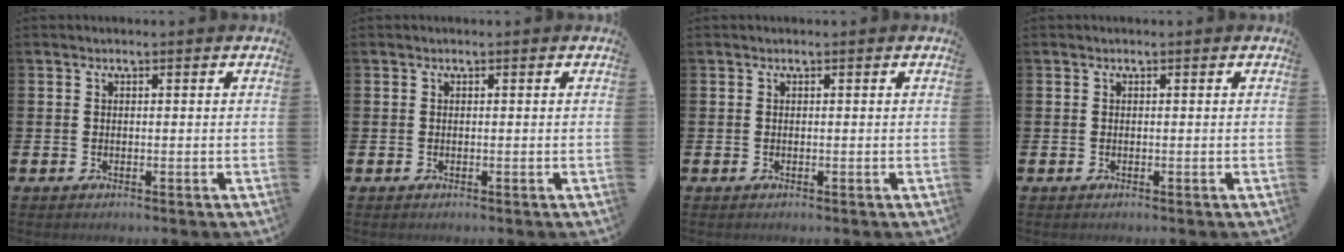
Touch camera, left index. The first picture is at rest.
{"total": 0.0}
{"total": 0.0}
{"total": 0.0}